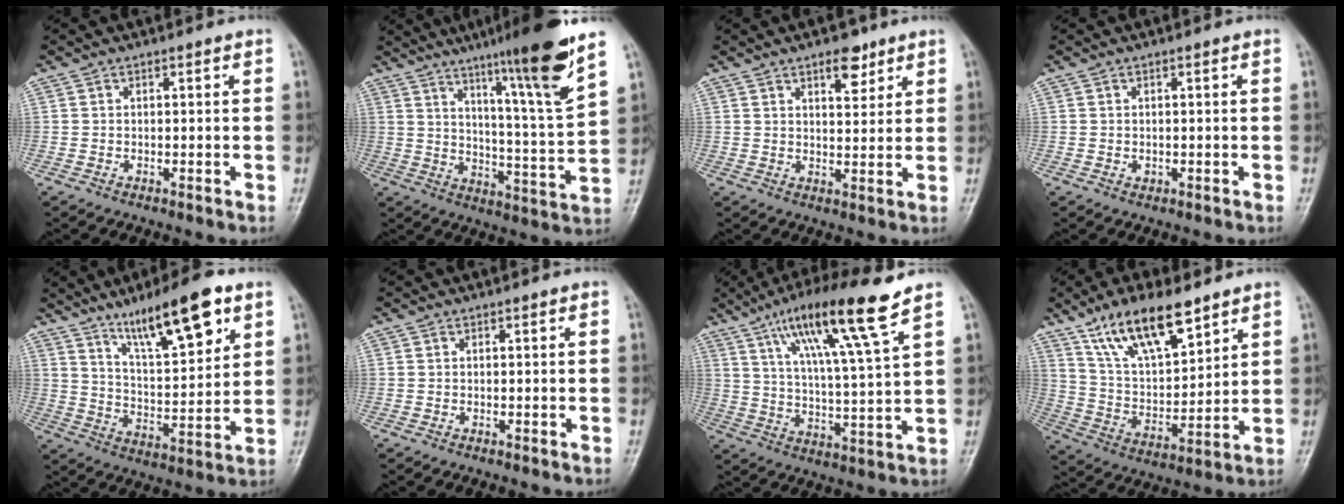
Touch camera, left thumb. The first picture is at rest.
{"total": 18.0, "force": [11.7, 0.1, 13.7], "torque": [-0.193, -0.063, 0.177]}
{"total": 5.3, "force": [3.4, 2.5, 3.3], "torque": [-0.027, -0.019, 0.048]}
{"total": 0.8, "force": [0.0, 0.6, 0.5], "torque": [-0.003, 0.001, 0.001]}
{"total": 15.9, "force": [9.6, 4.2, 12.0], "torque": [-0.175, -0.045, 0.165]}
{"total": 0.0}
{"total": 16.2, "force": [9.9, 0.9, 12.8], "torque": [-0.221, -0.037, 0.172]}
{"total": 15.8, "force": [10.4, 5.9, 10.4], "torque": [-0.158, -0.046, 0.200]}